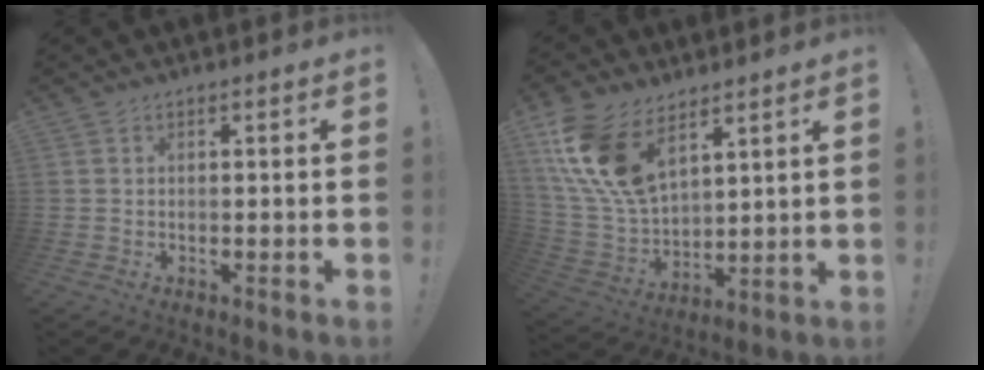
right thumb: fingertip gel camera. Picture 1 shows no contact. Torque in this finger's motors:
{"motor_torque": [0.52, 1.46, 1.75, 0.99, 0.17]}